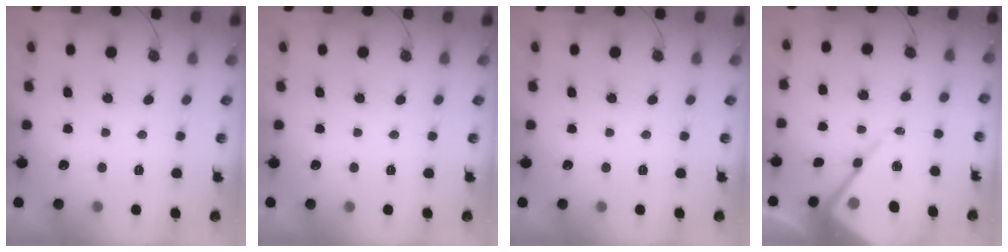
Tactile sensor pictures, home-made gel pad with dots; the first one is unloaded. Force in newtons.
{"total": 0.0}
{"total": 0.0}
{"total": 13.7, "press": 13.6, "slide": 1.2}